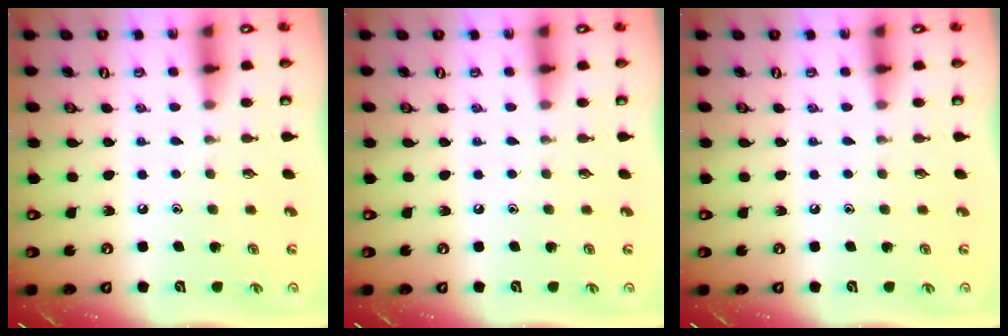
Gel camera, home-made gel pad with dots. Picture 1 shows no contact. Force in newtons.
{"total": 0.0}
{"total": 0.0}